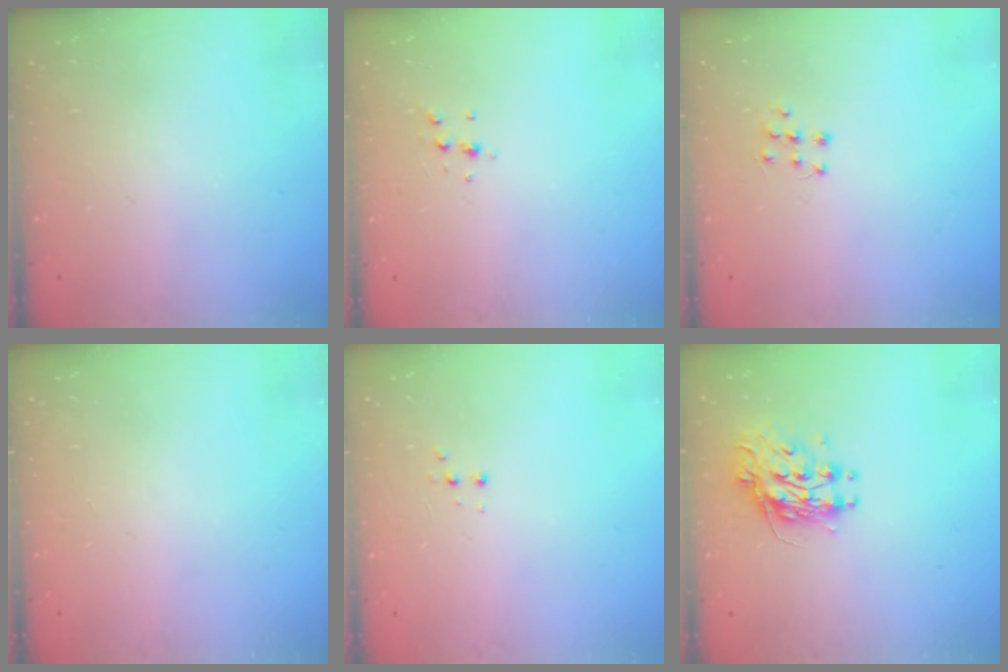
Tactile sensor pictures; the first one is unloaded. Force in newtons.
{"total": 4.5, "press": 4.3, "slide": 1.3}
{"total": 6.2, "press": 6.2, "slide": 0.4}
{"total": 0.0}
{"total": 3.0, "press": 2.9, "slide": 0.7}
{"total": 10.1, "press": 10.0, "slide": 0.9}